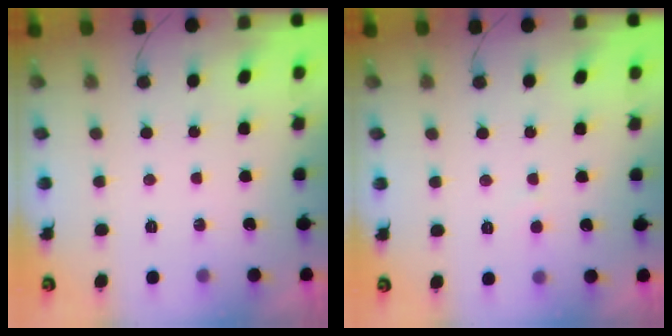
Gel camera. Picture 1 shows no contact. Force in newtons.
{"total": 2.1, "press": 2.1, "slide": 0.1}